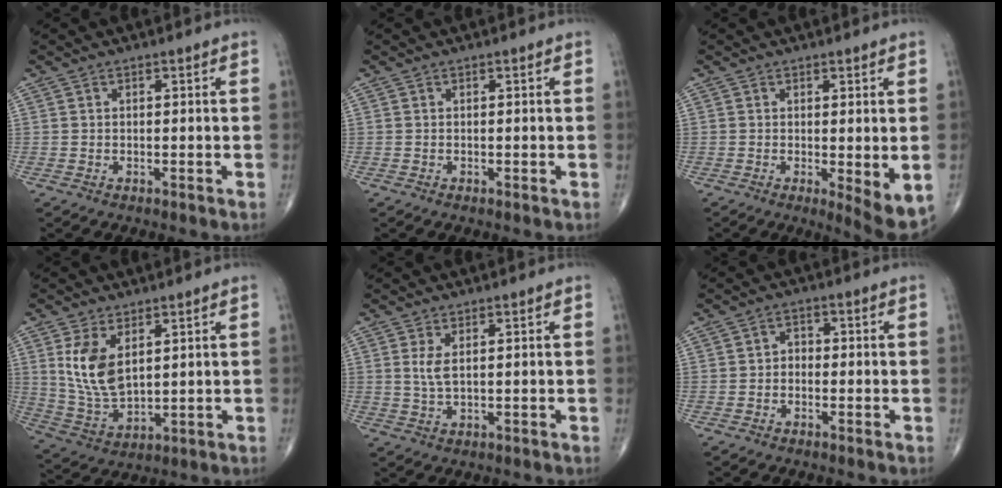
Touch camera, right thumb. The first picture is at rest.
{"total": 0.0}
{"total": 6.0, "force": [-0.7, 1.4, 5.8], "torque": [-0.081, -0.020, -0.007]}
{"total": 10.0, "force": [3.4, 5.3, 7.8], "torque": [-0.147, -0.018, 0.081]}
{"total": 2.8, "force": [0.8, 0.9, 2.5], "torque": [-0.059, -0.005, 0.022]}
{"total": 2.0, "force": [-0.7, 1.6, 1.0], "torque": [0.001, 0.011, -0.021]}